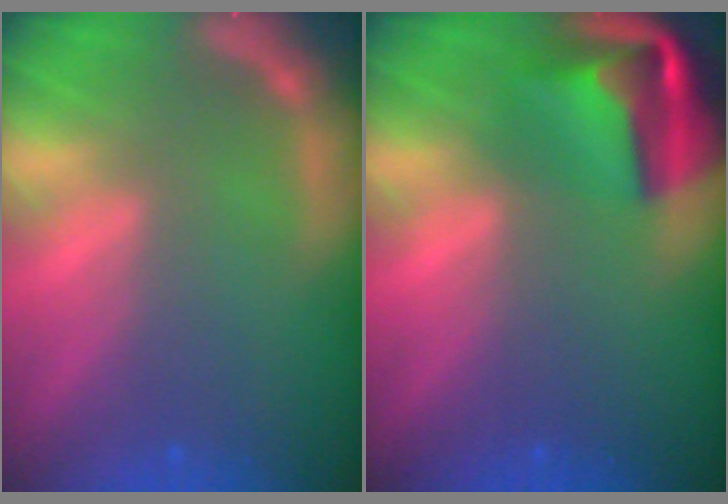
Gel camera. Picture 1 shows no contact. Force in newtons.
{"total": 7.9}